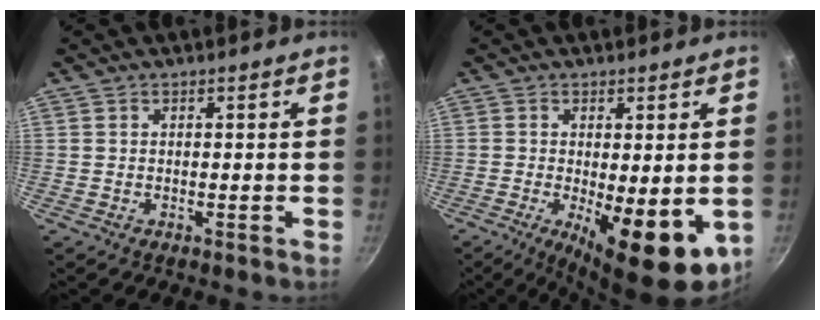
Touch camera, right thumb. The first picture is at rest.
{"total": 12.6, "force": [-2.8, 4.3, 11.5], "torque": [-0.144, -0.010, -0.026]}